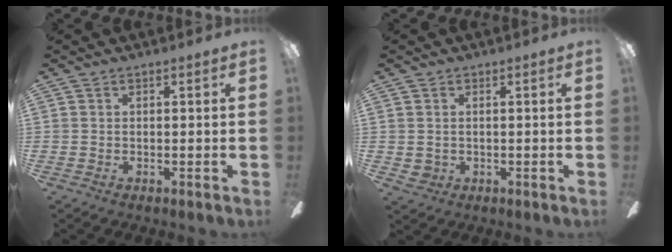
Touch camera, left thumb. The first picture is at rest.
{"total": 2.0, "force": [0.8, 1.8, 0.1], "torque": [-0.005, 0.000, 0.014]}